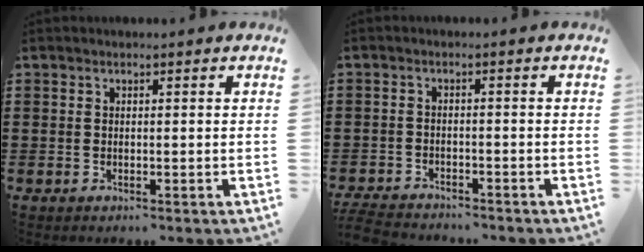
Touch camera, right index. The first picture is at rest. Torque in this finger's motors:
{"motor_torque": [1.00, 1.14, 0.21, 0.03]}